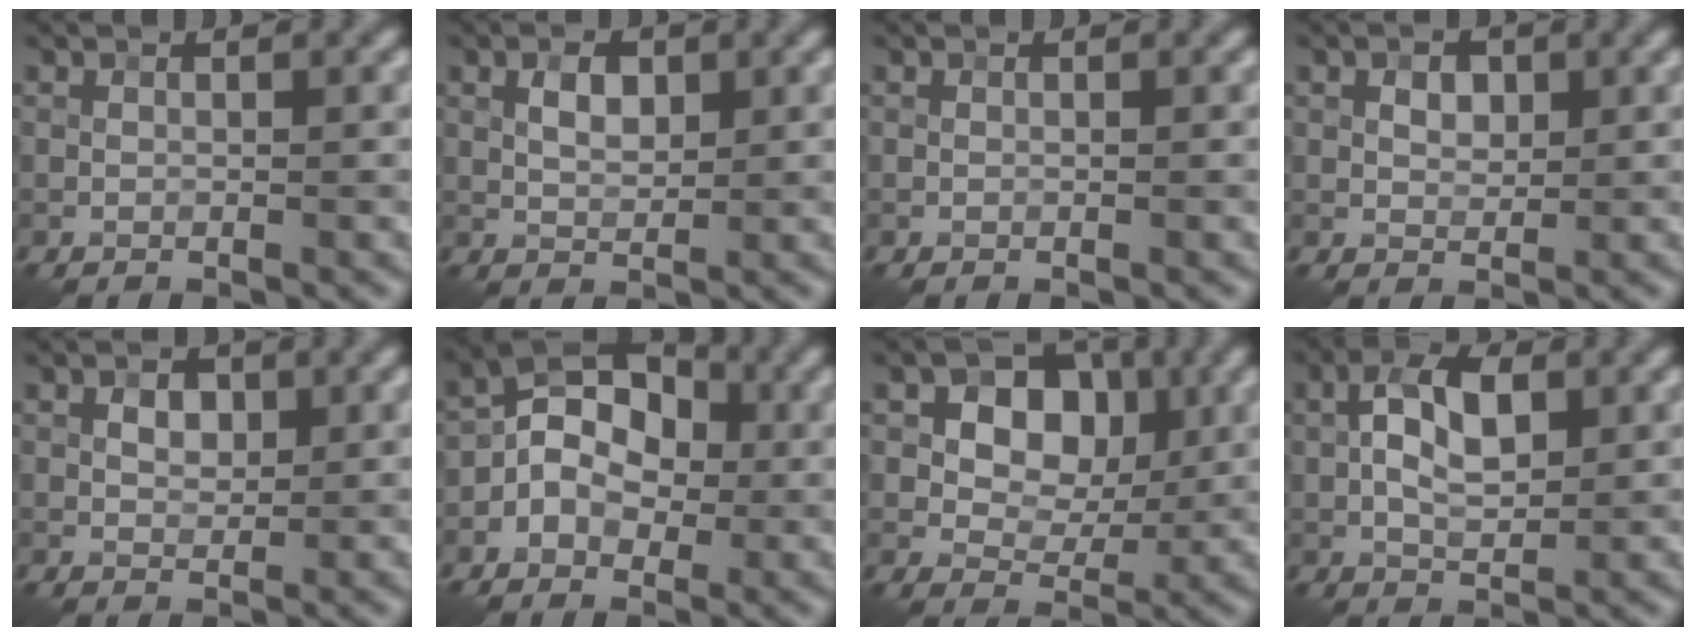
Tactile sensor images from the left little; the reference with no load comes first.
{"total": 2.4, "force": [0.7, 1.3, 1.8], "torque": [-0.032, 0.001, 0.011]}
{"total": 0.0}
{"total": 1.9, "force": [0.6, 1.3, 1.2], "torque": [-0.020, 0.000, 0.008]}
{"total": 2.0, "force": [0.6, 1.3, 1.3], "torque": [-0.022, 0.000, 0.008]}
{"total": 6.0, "force": [-0.4, 4.5, 4.0], "torque": [-0.042, 0.012, -0.019]}
{"total": 7.0, "force": [1.7, 5.1, 4.6], "torque": [-0.068, 0.007, 0.015]}
{"total": 5.5, "force": [0.9, 2.8, 4.7], "torque": [-0.091, 0.007, 0.013]}